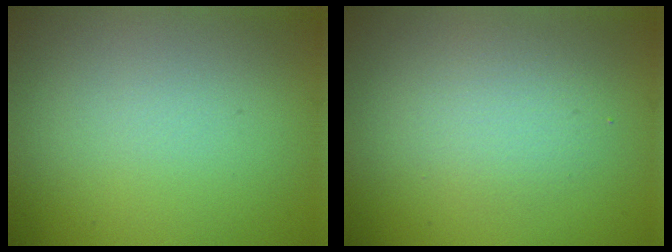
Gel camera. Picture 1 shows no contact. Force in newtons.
{"total": 2.3, "press": 2.3, "slide": 0.2}